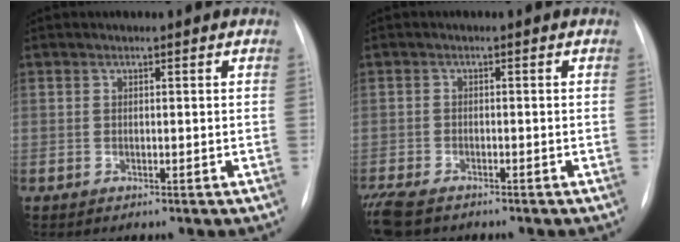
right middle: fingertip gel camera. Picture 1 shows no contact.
{"total": 6.8, "force": [-5.3, 2.7, 3.3], "torque": [-0.067, -0.015, -0.089]}